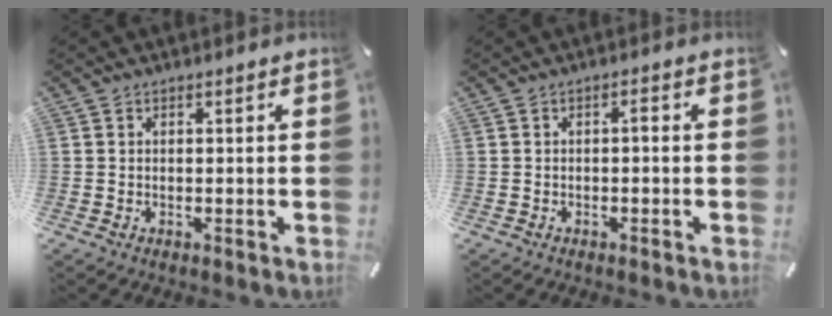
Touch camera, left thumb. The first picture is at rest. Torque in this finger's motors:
{"motor_torque": [-0.19, 0.16, -0.03, 0.34, 0.00]}